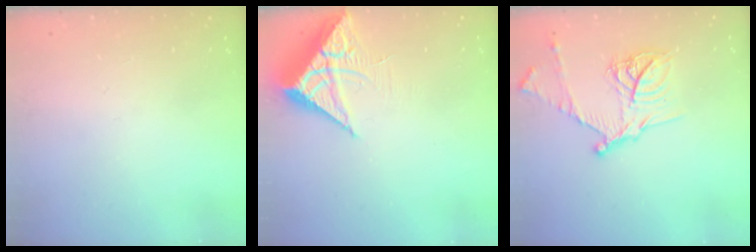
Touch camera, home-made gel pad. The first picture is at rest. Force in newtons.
{"total": 7.7, "press": 7.7, "slide": 0.5}
{"total": 15.4, "press": 15.4, "slide": 1.1}